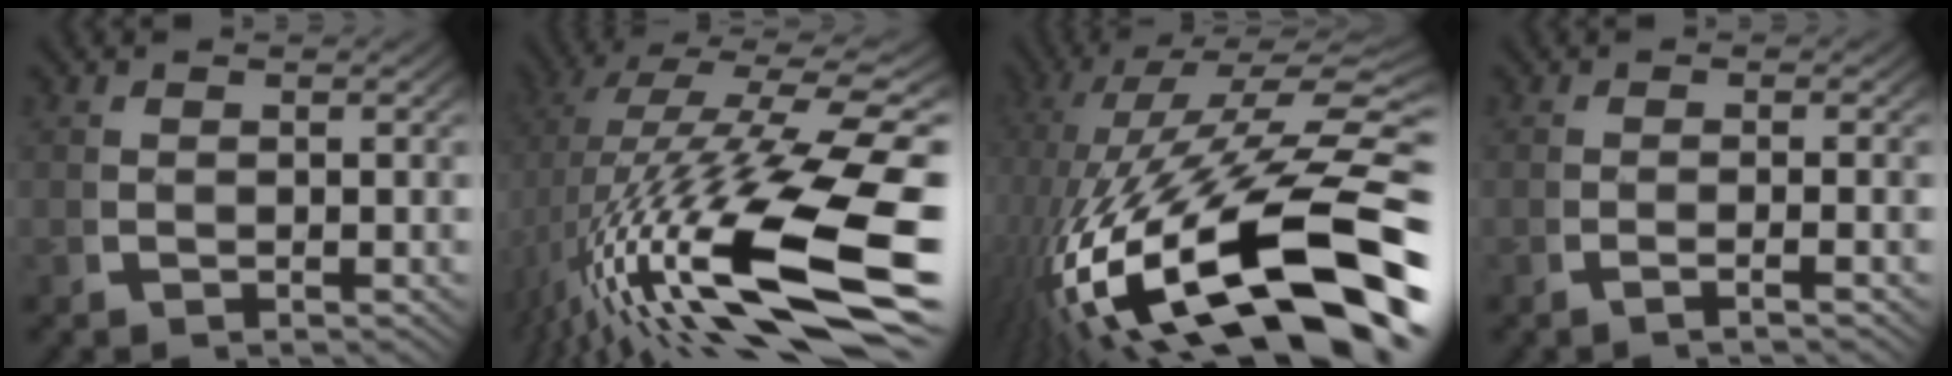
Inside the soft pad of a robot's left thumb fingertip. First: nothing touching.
{"total": 15.3, "force": [-1.6, 6.8, 13.6], "torque": [-0.246, -0.039, 0.005]}
{"total": 17.5, "force": [-2.3, 8.9, 14.9], "torque": [-0.315, -0.051, 0.005]}
{"total": 1.8, "force": [-0.8, -0.3, 1.6], "torque": [-0.032, 0.002, -0.016]}